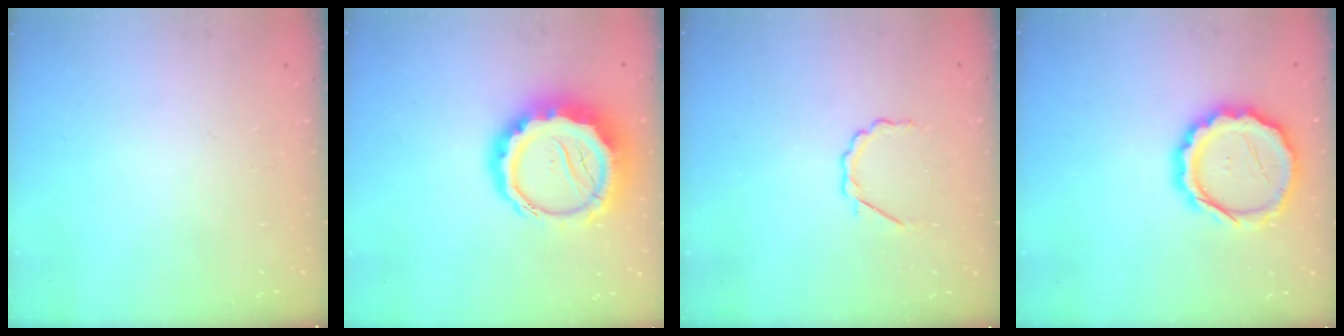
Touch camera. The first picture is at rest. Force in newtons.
{"total": 14.7, "press": 14.4, "slide": 3.1}
{"total": 3.5, "press": 3.3, "slide": 1.2}
{"total": 15.4, "press": 15.1, "slide": 3.0}